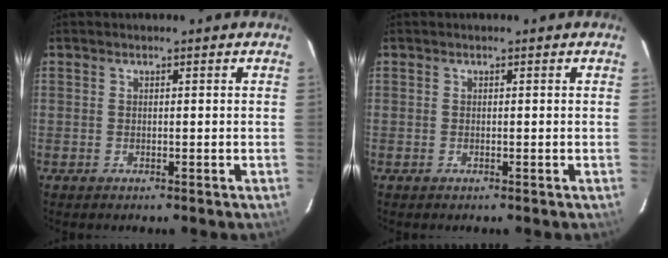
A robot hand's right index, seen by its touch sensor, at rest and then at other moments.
{"total": 0.0}